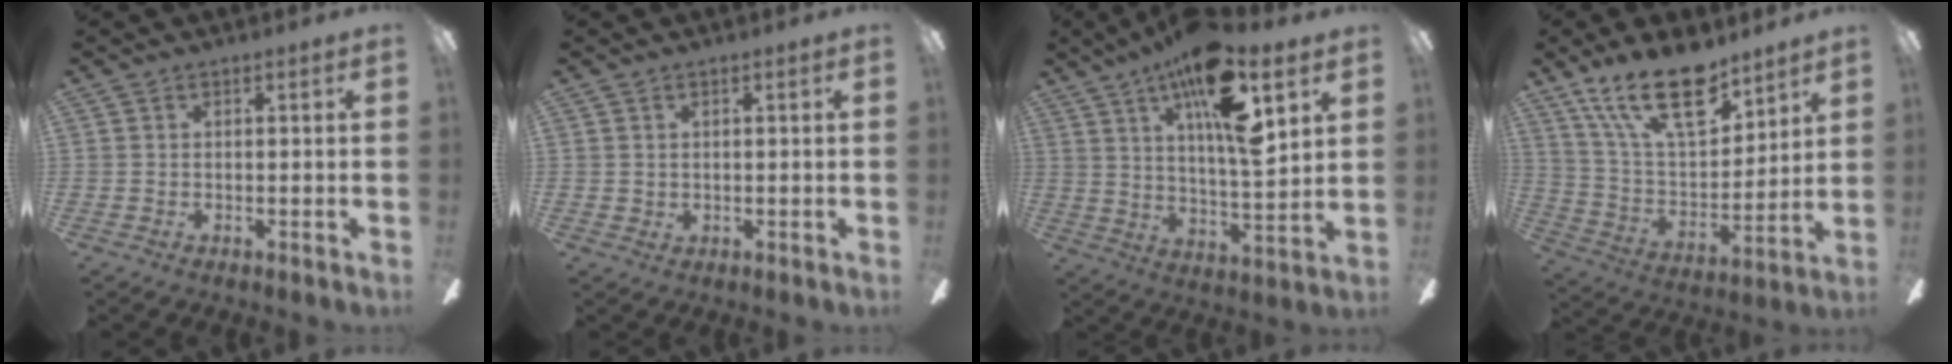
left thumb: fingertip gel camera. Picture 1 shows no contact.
{"total": 0.9, "force": [0.4, 0.8, 0.1], "torque": [-0.003, 0.004, 0.006]}
{"total": 19.7, "force": [10.5, 5.4, 15.7], "torque": [-0.255, -0.043, 0.162]}
{"total": 20.5, "force": [13.3, 9.0, 12.7], "torque": [-0.237, -0.066, 0.235]}